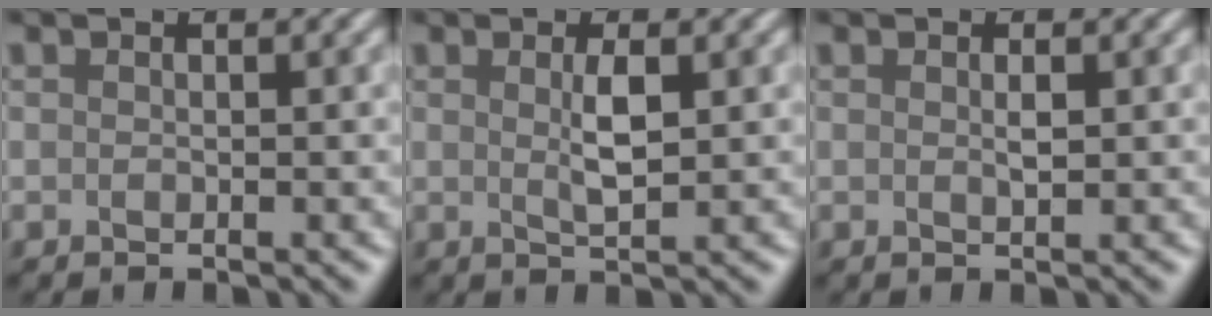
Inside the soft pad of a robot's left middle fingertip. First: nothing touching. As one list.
[{"total": 2.2, "force": [0.5, 0.5, 2.1], "torque": [-0.041, -0.001, 0.011]}, {"total": 0.9, "force": [0.2, 0.2, 0.8], "torque": [-0.016, 0.000, 0.004]}]